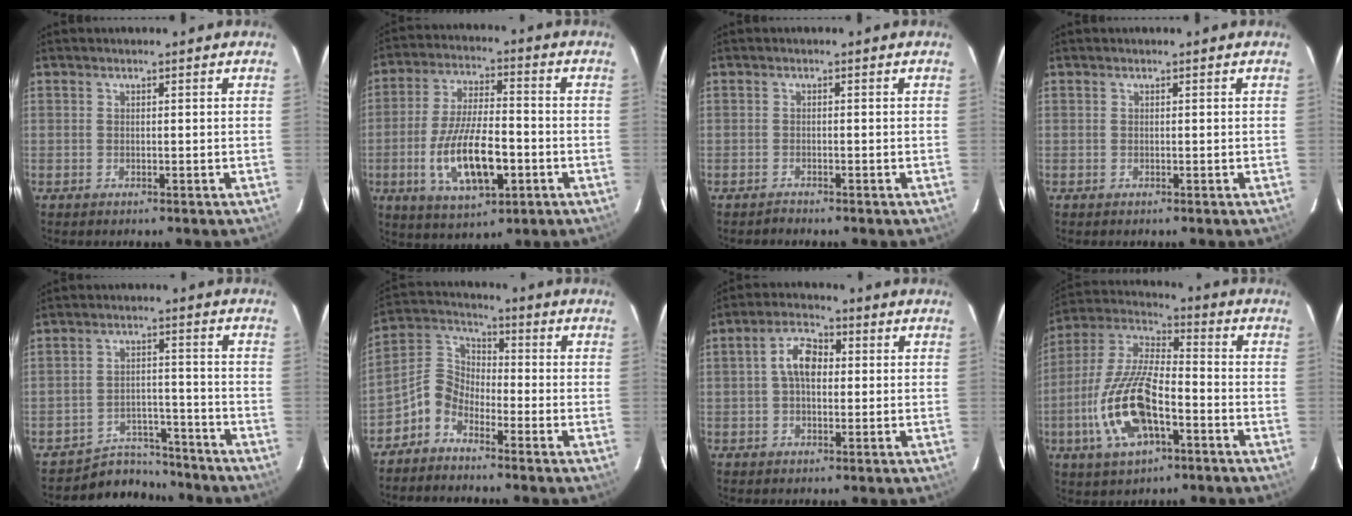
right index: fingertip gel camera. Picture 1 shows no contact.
{"total": 14.8, "force": [-4.5, 5.7, 12.9], "torque": [-0.258, -0.011, -0.070]}
{"total": 0.9, "force": [-0.9, 0.1, 0.0], "torque": [0.000, 0.001, -0.016]}
{"total": 0.0}
{"total": 8.4, "force": [-7.7, 3.3, -0.2], "torque": [-0.013, 0.032, -0.115]}
{"total": 6.2, "force": [-4.2, 3.9, 2.3], "torque": [-0.054, 0.026, -0.101]}
{"total": 6.3, "force": [0.6, 3.8, 5.0], "torque": [-0.094, 0.020, 0.010]}
{"total": 17.3, "force": [-6.2, 7.0, 14.6], "torque": [-0.313, -0.006, -0.115]}